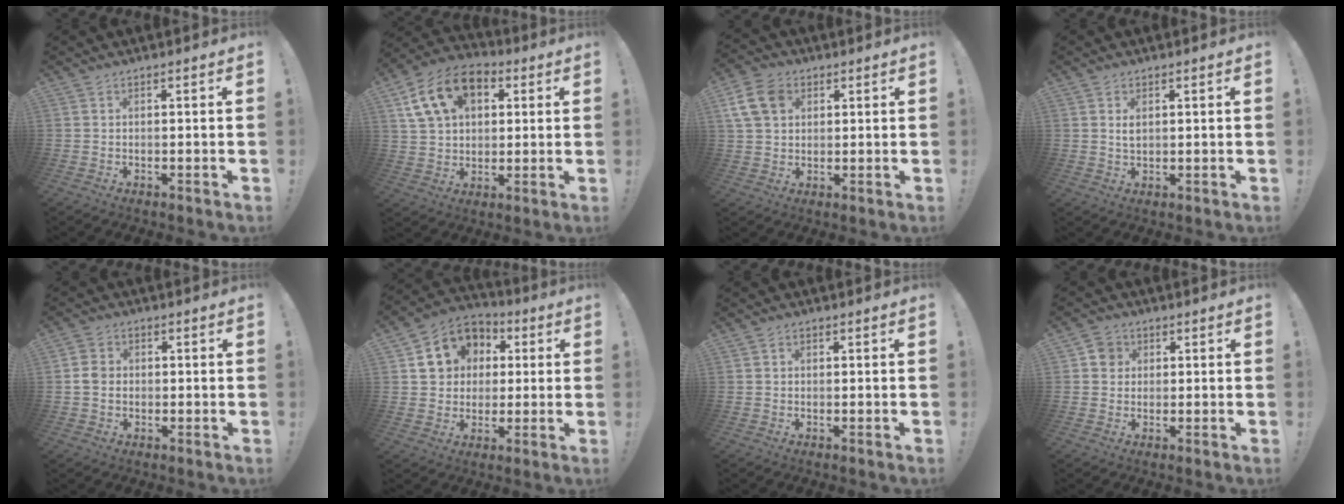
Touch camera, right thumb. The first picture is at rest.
{"total": 16.6, "force": [6.6, 11.6, 9.8], "torque": [-0.153, -0.014, 0.127]}
{"total": 10.8, "force": [4.2, 8.0, 6.0], "torque": [-0.116, -0.007, 0.085]}
{"total": 2.0, "force": [0.7, 1.2, 1.4], "torque": [-0.017, -0.003, 0.010]}
{"total": 4.8, "force": [-0.1, 4.2, 2.4], "torque": [-0.042, 0.006, -0.002]}
{"total": 12.7, "force": [3.5, 11.3, 4.7], "torque": [-0.066, -0.005, 0.079]}
{"total": 0.8, "force": [0.1, 0.8, 0.3], "torque": [-0.006, 0.004, 0.002]}
{"total": 4.6, "force": [1.1, 4.2, 1.5], "torque": [-0.016, 0.007, 0.020]}